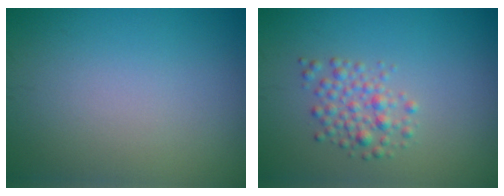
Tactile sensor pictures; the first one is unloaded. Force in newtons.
{"total": 2.3, "press": 2.3, "slide": 0.1}